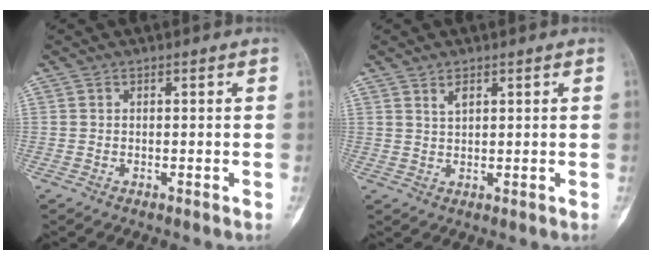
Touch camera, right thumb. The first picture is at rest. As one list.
[{"total": 2.1, "force": [1.3, 1.0, 1.4], "torque": [-0.024, -0.007, 0.028]}]